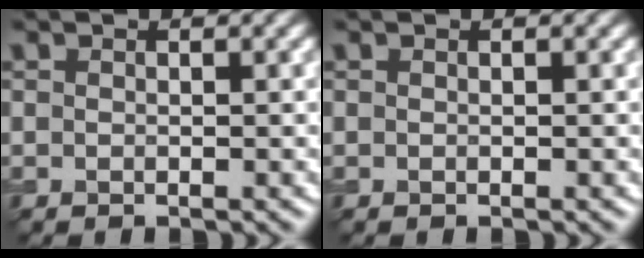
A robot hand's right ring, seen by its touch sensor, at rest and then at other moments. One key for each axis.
{"total": 0.0}